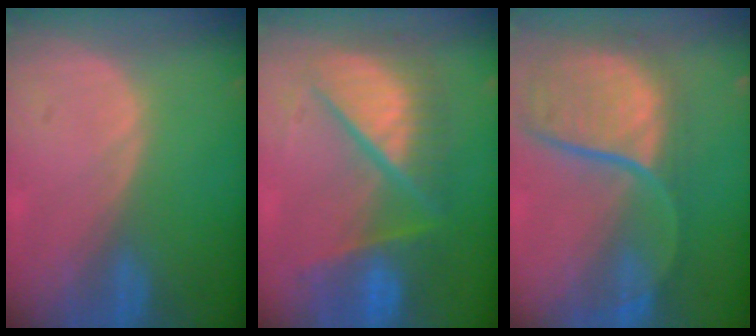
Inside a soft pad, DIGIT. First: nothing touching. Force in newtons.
{"total": 10.9, "press": 10.9, "slide": 1.4}
{"total": 12.0, "press": 9.8, "slide": 6.9}